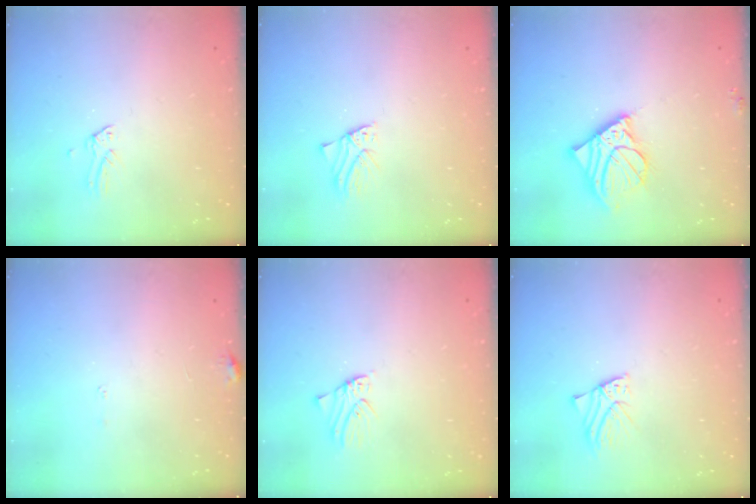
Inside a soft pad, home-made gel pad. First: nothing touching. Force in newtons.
{"total": 1.2, "press": 1.2, "slide": 0.1}
{"total": 12.3, "press": 12.0, "slide": 2.3}
{"total": 6.1, "press": 6.1, "slide": 0.5}
{"total": 1.1, "press": 1.1, "slide": 0.1}
{"total": 2.1, "press": 2.1, "slide": 0.2}